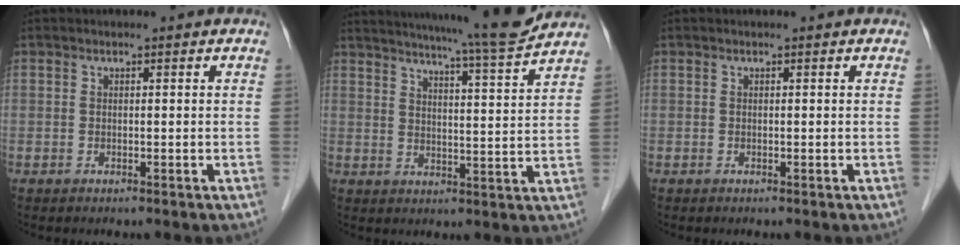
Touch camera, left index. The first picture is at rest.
{"total": 14.3, "force": [13.0, -1.4, 5.8], "torque": [-0.098, -0.030, 0.175]}
{"total": 0.0}